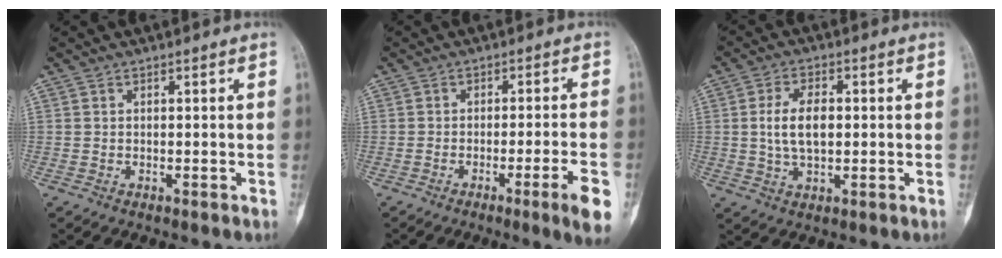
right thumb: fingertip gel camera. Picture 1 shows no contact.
{"total": 7.7, "force": [-3.4, 0.0, 6.9], "torque": [-0.098, 0.004, -0.046]}
{"total": 7.4, "force": [0.5, 4.0, 6.2], "torque": [-0.116, 0.004, 0.009]}